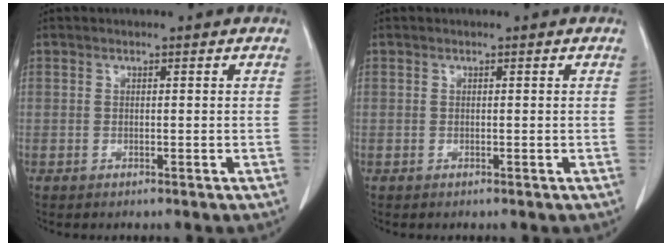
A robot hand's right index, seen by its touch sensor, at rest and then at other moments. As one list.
[{"total": 0.0}]